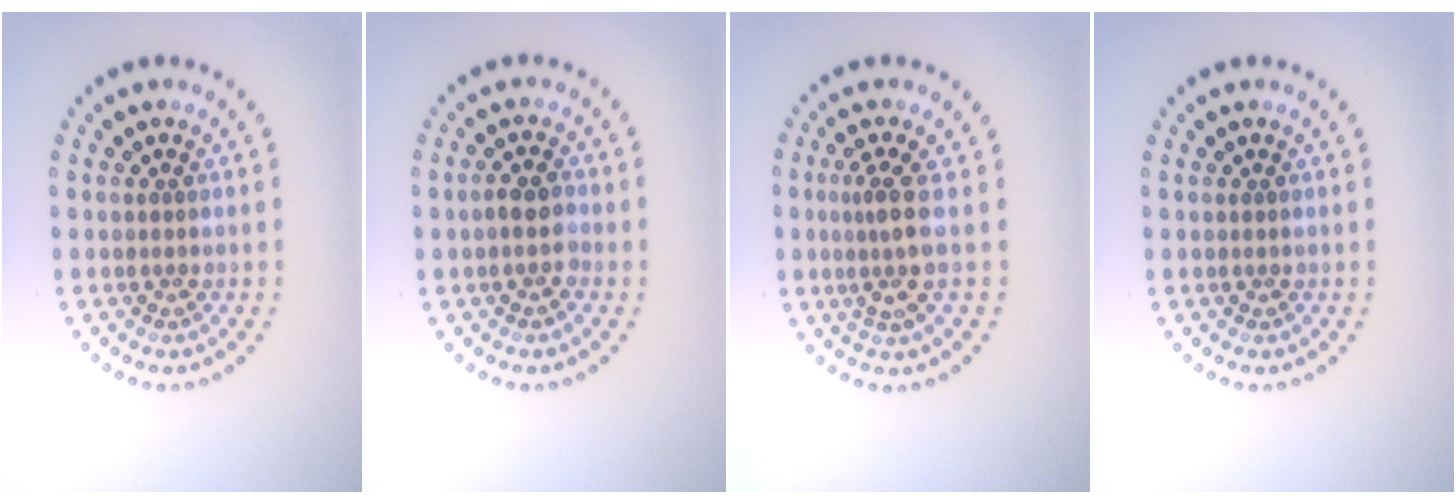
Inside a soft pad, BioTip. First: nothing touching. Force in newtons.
{"total": 2.0, "press": 1.8, "slide": 0.7}
{"total": 2.8, "press": 2.1, "slide": 1.9}
{"total": 0.0}